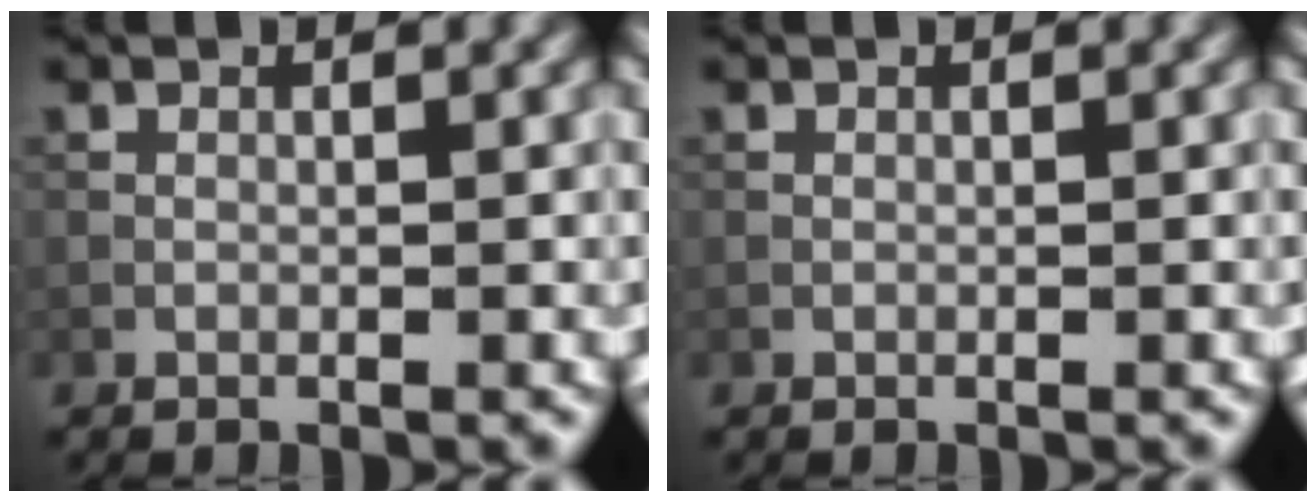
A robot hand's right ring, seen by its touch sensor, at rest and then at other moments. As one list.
[{"total": 0.0}]